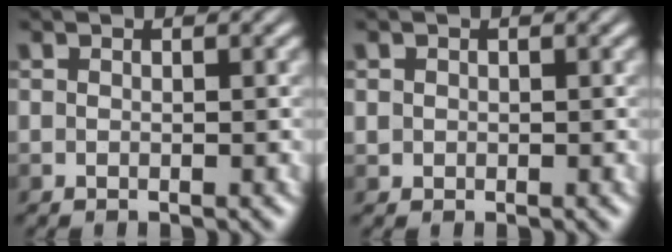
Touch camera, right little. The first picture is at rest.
{"total": 0.8, "force": [0.2, 0.8, 0.0], "torque": [-0.007, -0.002, 0.002]}